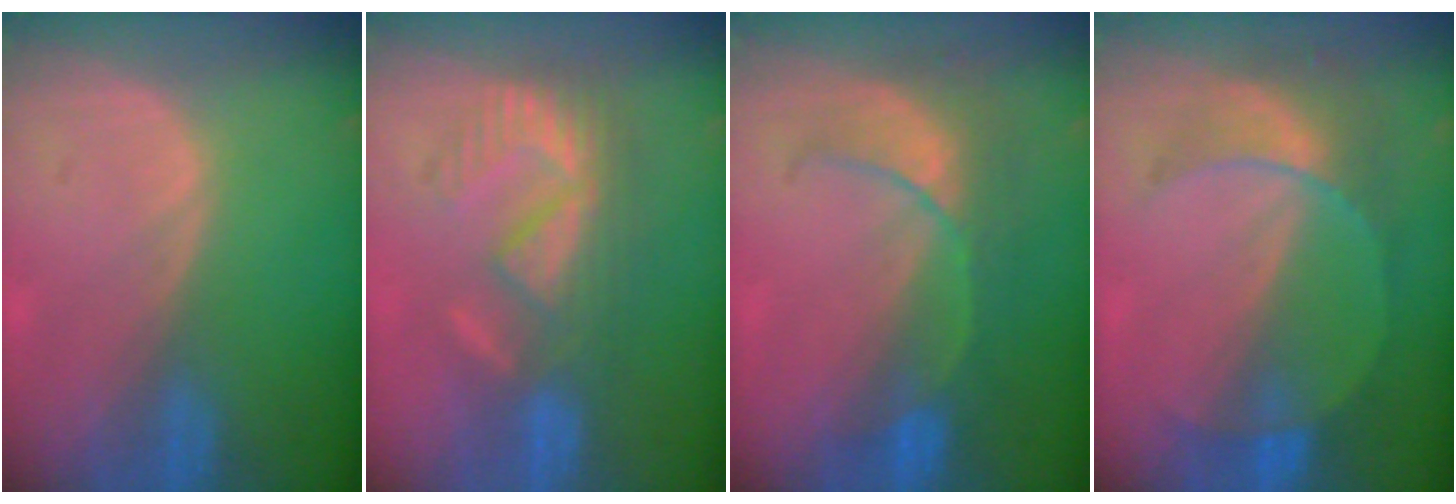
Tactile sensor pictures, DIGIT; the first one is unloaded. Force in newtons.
{"total": 9.4, "press": 8.1, "slide": 4.6}
{"total": 8.0, "press": 7.3, "slide": 3.3}
{"total": 7.6, "press": 6.7, "slide": 3.6}